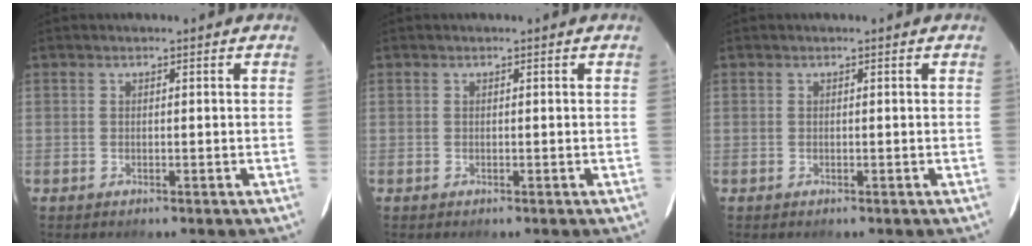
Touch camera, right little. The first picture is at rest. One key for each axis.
{"total": 0.0}
{"total": 0.0}